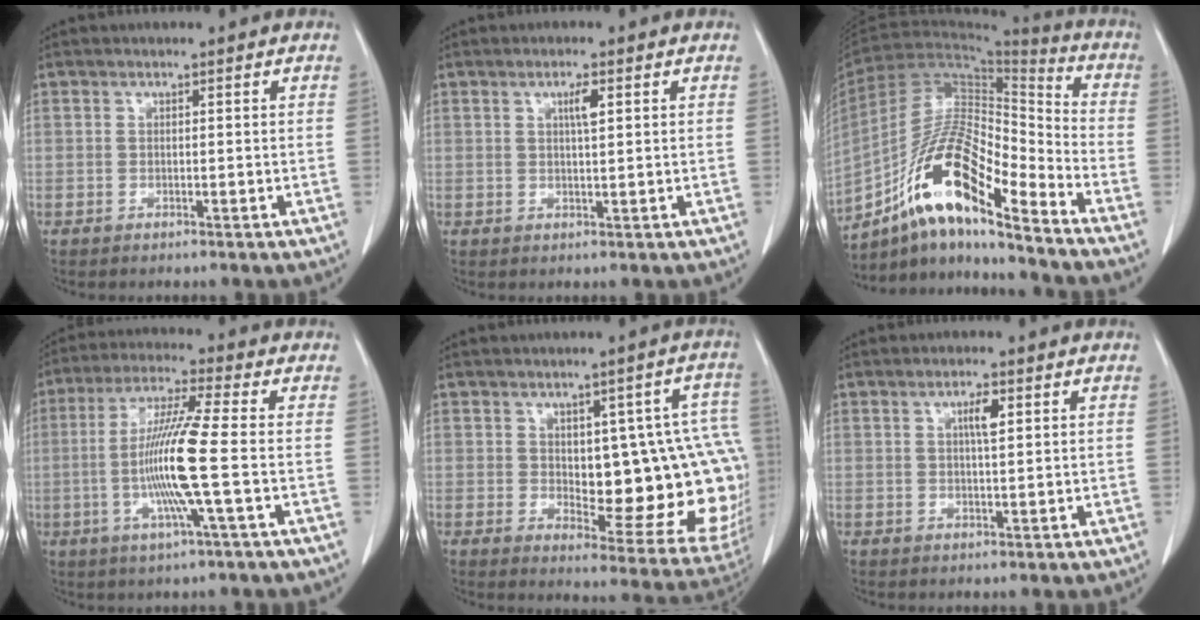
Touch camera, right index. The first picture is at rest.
{"total": 2.3, "force": [0.9, 0.2, 2.1], "torque": [-0.037, -0.001, 0.014]}
{"total": 17.2, "force": [-10.9, 3.2, 12.9], "torque": [-0.238, 0.016, -0.192]}
{"total": 11.7, "force": [-1.8, -1.0, 11.5], "torque": [-0.230, -0.009, -0.041]}
{"total": 19.6, "force": [0.1, 7.3, 18.2], "torque": [-0.160, 0.021, 0.024]}
{"total": 2.7, "force": [1.0, 0.4, 2.4], "torque": [-0.042, -0.001, 0.015]}